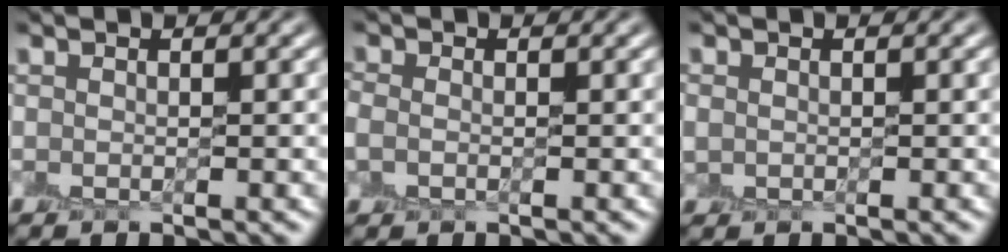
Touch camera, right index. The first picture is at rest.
{"total": 1.4, "force": [-0.2, 1.2, 0.8], "torque": [-0.017, 0.002, -0.011]}
{"total": 1.2, "force": [0.0, 1.1, 0.3], "torque": [-0.003, -0.001, -0.005]}